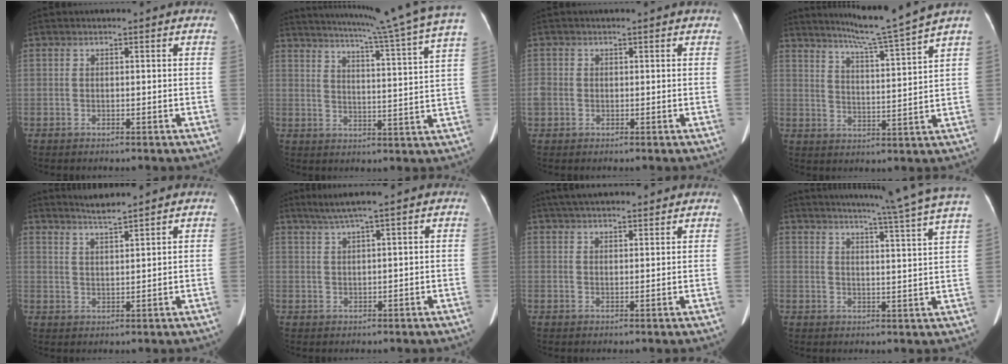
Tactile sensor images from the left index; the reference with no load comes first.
{"total": 21.1, "force": [17.7, -2.4, 11.2], "torque": [-0.182, -0.043, 0.222]}
{"total": 3.7, "force": [0.2, 3.4, 1.3], "torque": [-0.047, 0.019, 0.012]}
{"total": 10.2, "force": [8.9, -2.6, 4.2], "torque": [-0.076, -0.023, 0.139]}
{"total": 3.3, "force": [3.1, -0.8, 0.7], "torque": [-0.019, -0.004, 0.061]}
{"total": 3.4, "force": [2.5, -1.0, 2.2], "torque": [-0.052, 0.007, 0.052]}
{"total": 10.7, "force": [9.4, 2.2, 4.8], "torque": [-0.070, 0.042, 0.134]}
{"total": 18.2, "force": [15.6, -2.3, 9.0], "torque": [-0.145, -0.044, 0.187]}